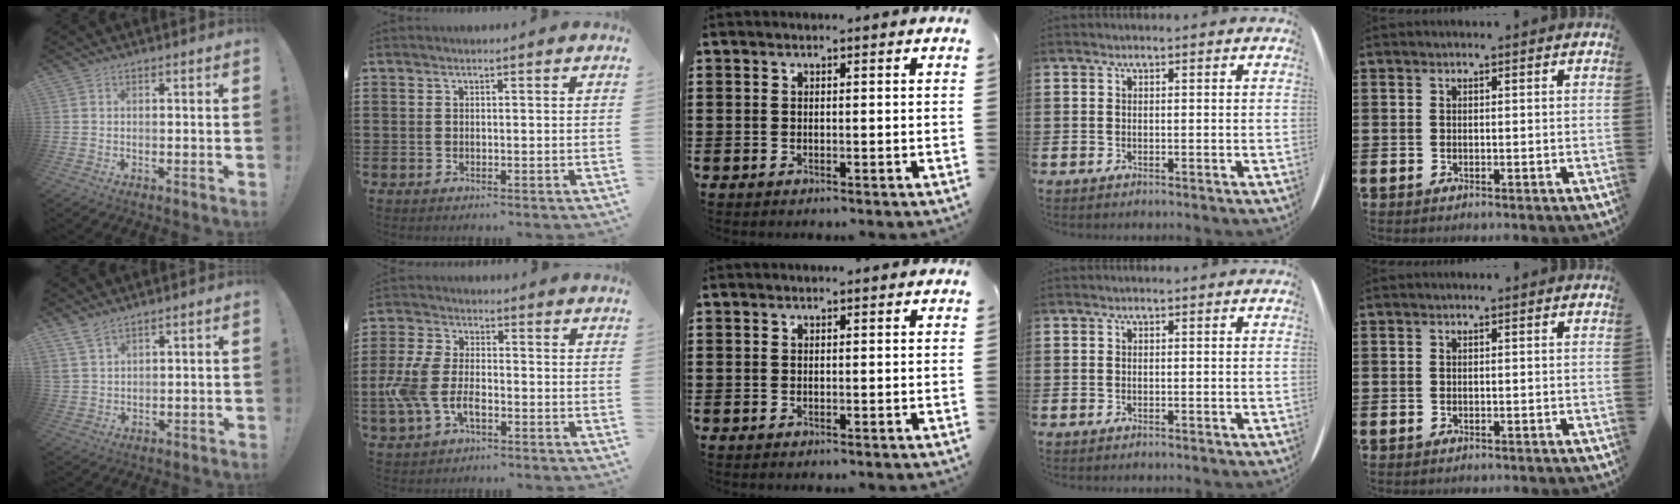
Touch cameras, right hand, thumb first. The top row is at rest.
{"thumb": {"total": 5.4, "force": [4.4, 1.9, 2.4], "torque": [-0.050, -0.020, 0.086]}, "index": {"total": 7.0, "force": [-2.6, 3.8, 5.3], "torque": [-0.148, -0.007, -0.059]}}